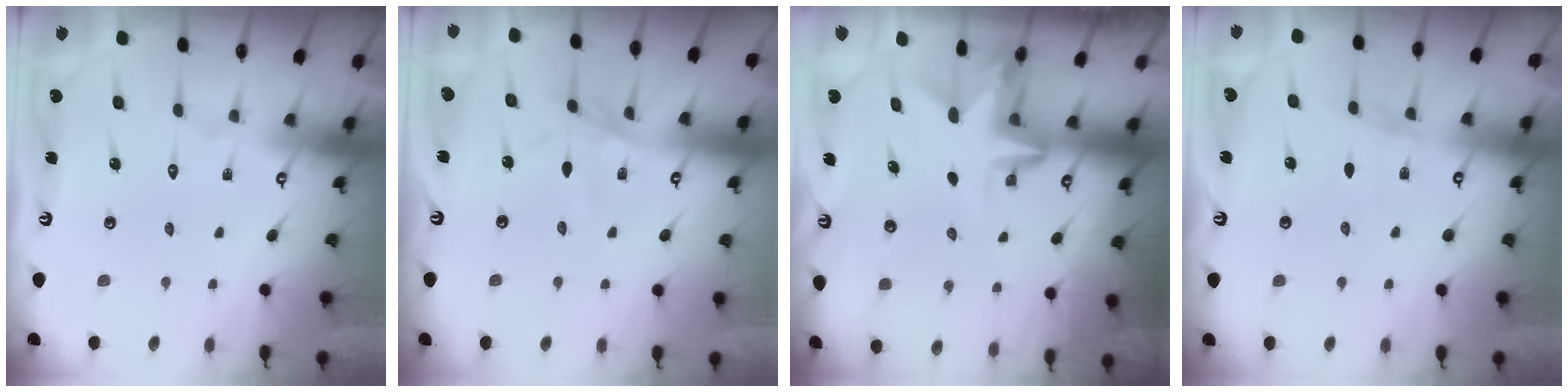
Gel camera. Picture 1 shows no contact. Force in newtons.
{"total": 2.3, "press": 2.3, "slide": 0.5}
{"total": 3.2, "press": 3.2, "slide": 0.3}
{"total": 2.9, "press": 2.8, "slide": 0.7}